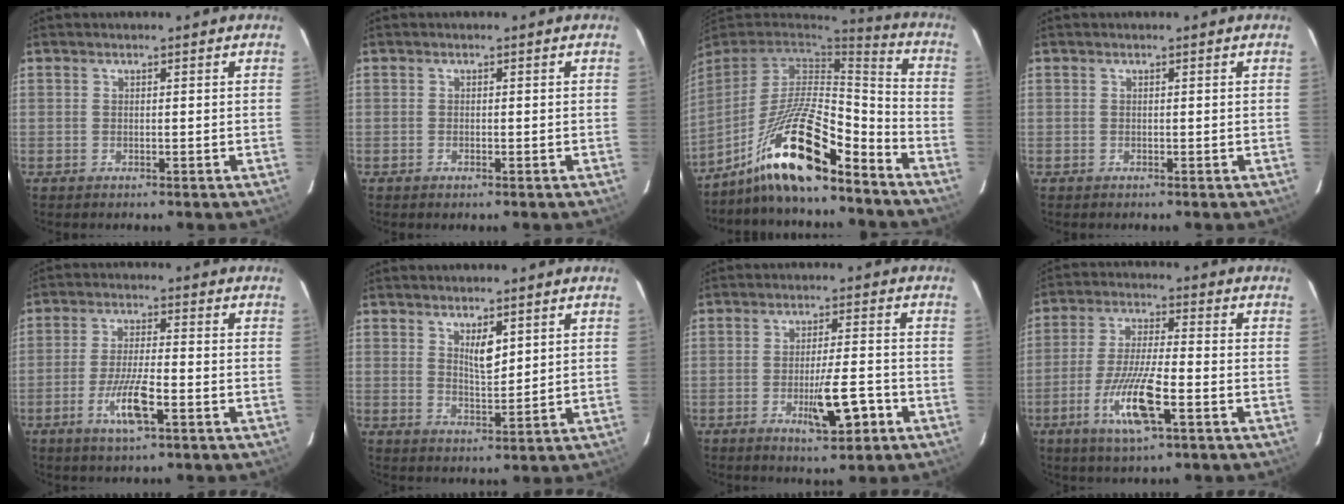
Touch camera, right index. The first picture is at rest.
{"total": 0.6, "force": [-0.4, 0.1, 0.4], "torque": [-0.008, -0.001, -0.004]}
{"total": 17.4, "force": [-12.6, 2.7, 11.7], "torque": [-0.231, 0.007, -0.228]}
{"total": 0.0}
{"total": 7.2, "force": [-3.0, 0.8, 6.5], "torque": [-0.127, -0.011, -0.054]}
{"total": 3.7, "force": [1.9, 1.1, 3.0], "torque": [-0.056, -0.006, 0.038]}
{"total": 7.1, "force": [-3.0, 1.1, 6.3], "torque": [-0.102, -0.006, -0.042]}
{"total": 10.8, "force": [-4.3, 1.2, 9.9], "torque": [-0.194, -0.017, -0.079]}